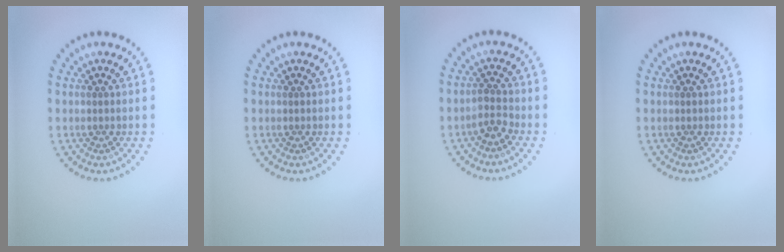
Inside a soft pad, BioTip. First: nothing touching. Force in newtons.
{"total": 0.0}
{"total": 1.3, "press": 1.1, "slide": 0.7}
{"total": 0.0}